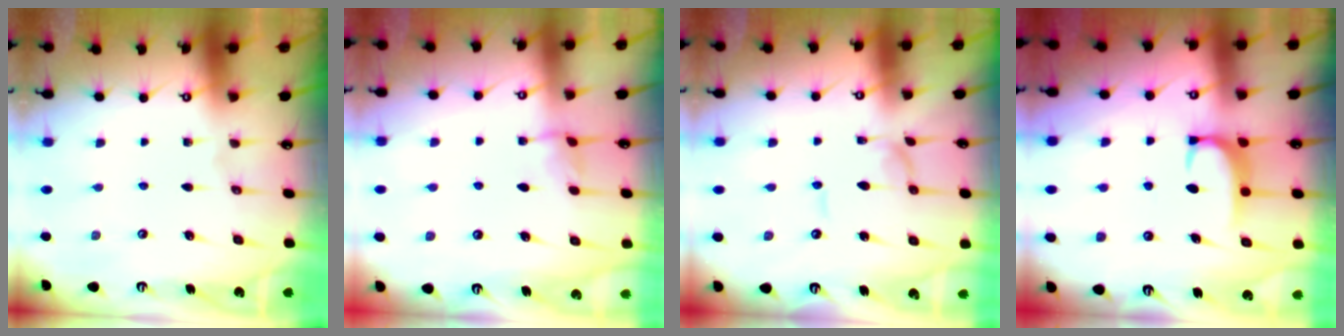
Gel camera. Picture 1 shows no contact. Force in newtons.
{"total": 4.2, "press": 4.2, "slide": 0.3}
{"total": 0.0}
{"total": 1.7, "press": 1.6, "slide": 0.5}